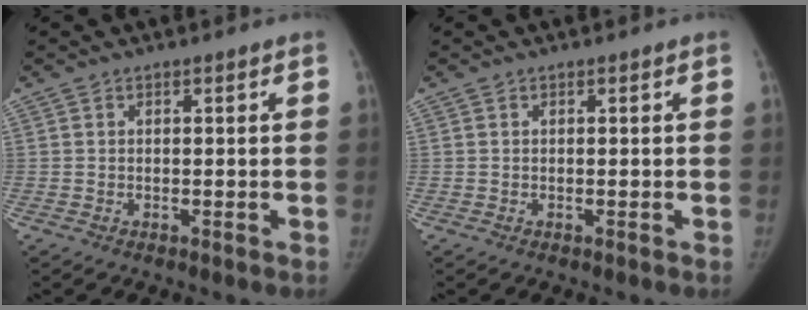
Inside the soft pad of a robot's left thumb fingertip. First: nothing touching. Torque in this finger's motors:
{"motor_torque": [0.03, 0.01, 0.10, -0.06, 0.04]}